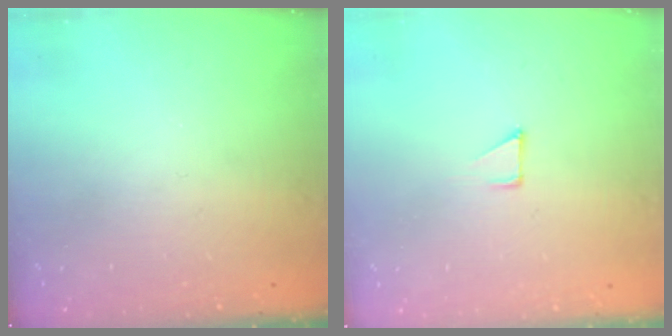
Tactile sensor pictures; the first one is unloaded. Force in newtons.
{"total": 4.8, "press": 4.8, "slide": 0.2}